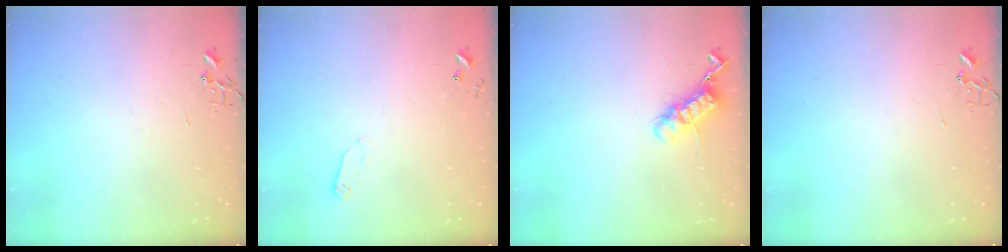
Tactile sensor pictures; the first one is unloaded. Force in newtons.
{"total": 2.4, "press": 2.4, "slide": 0.4}
{"total": 12.2, "press": 12.2, "slide": 0.6}
{"total": 0.0}